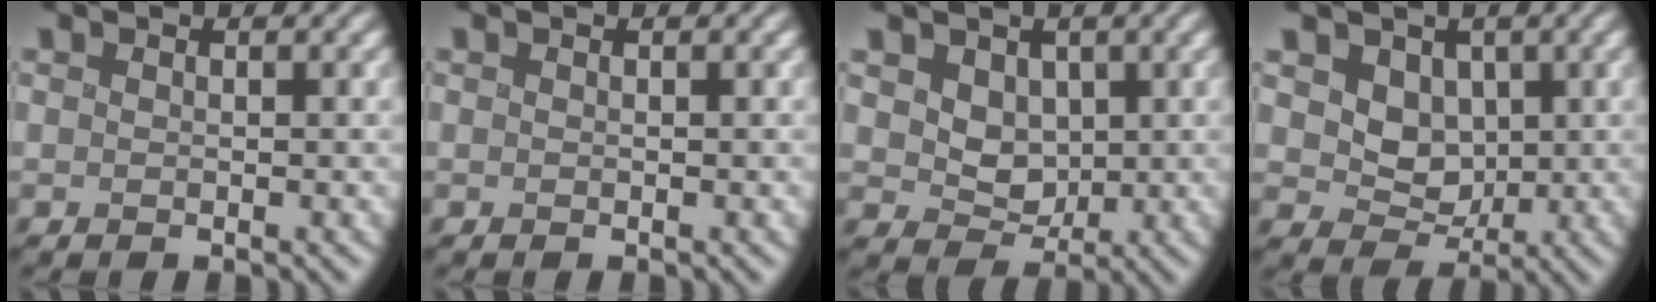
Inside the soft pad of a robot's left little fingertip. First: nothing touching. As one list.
[{"total": 0.0}, {"total": 2.9, "force": [0.6, 2.5, 1.4], "torque": [-0.035, -0.017, 0.013]}, {"total": 3.6, "force": [0.5, 3.1, 1.8], "torque": [-0.041, -0.018, 0.009]}]